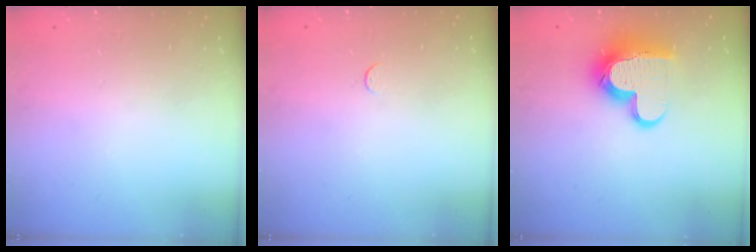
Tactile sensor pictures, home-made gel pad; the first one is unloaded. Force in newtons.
{"total": 2.4, "press": 2.4, "slide": 0.3}
{"total": 14.5, "press": 14.5, "slide": 1.3}